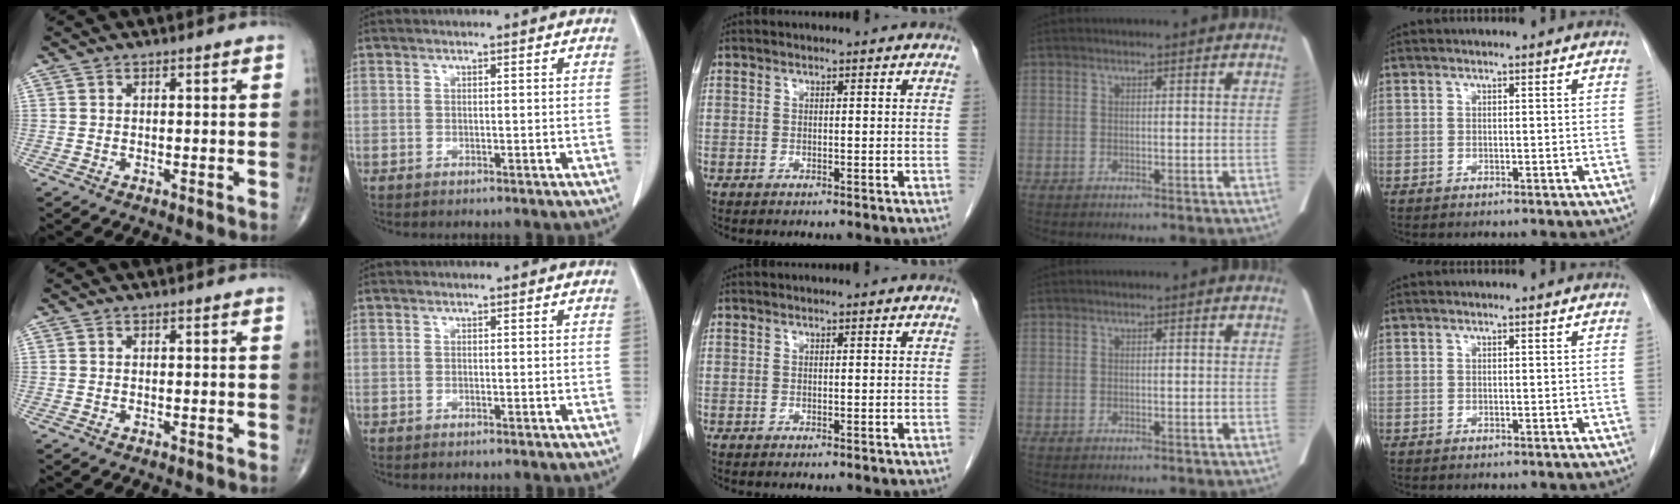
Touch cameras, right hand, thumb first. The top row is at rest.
{}